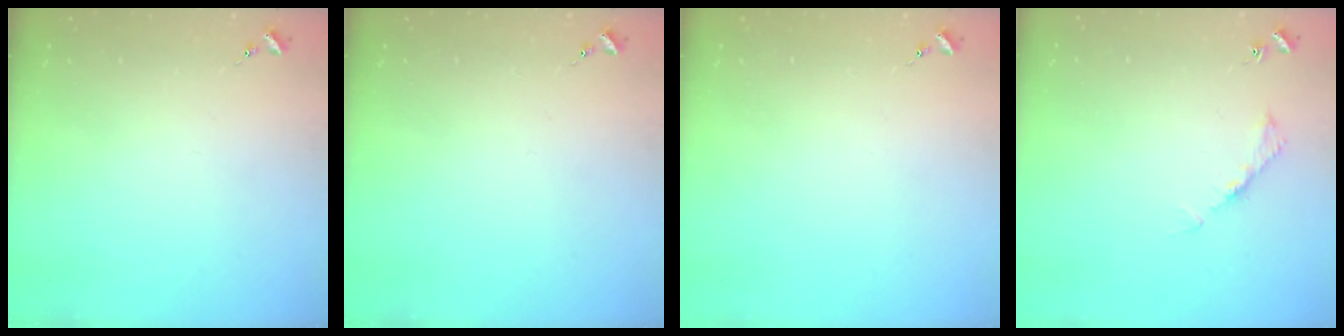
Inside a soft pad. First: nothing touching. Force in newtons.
{"total": 0.0}
{"total": 0.0}
{"total": 4.1, "press": 4.1, "slide": 0.3}